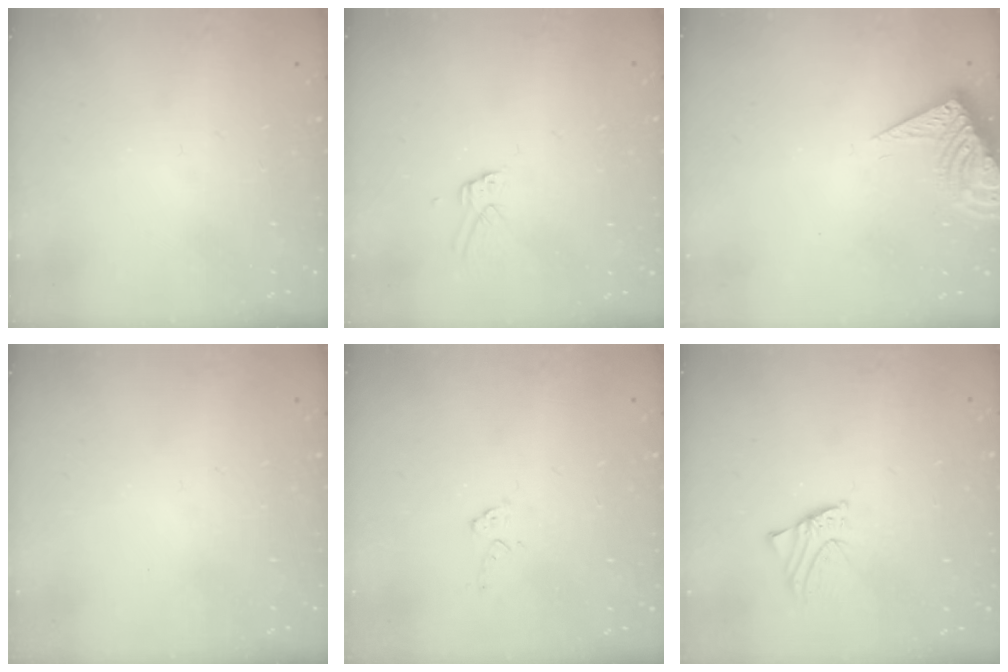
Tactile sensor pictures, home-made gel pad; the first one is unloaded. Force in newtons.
{"total": 2.9, "press": 2.9, "slide": 0.2}
{"total": 9.0, "press": 9.0, "slide": 0.6}
{"total": 0.0}
{"total": 3.1, "press": 3.1, "slide": 0.2}
{"total": 1.9, "press": 1.9, "slide": 0.0}